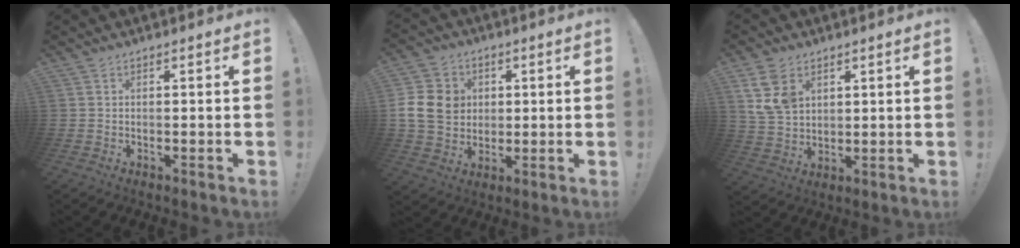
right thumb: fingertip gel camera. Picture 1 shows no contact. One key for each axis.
{"total": 14.1, "fx": 2.0, "fy": 12.1, "fz": 7.0, "tx": -0.120, "ty": -0.008, "tz": 0.044}
{"total": 10.0, "fx": 4.7, "fy": 7.1, "fz": 5.2, "tx": -0.095, "ty": -0.012, "tz": 0.096}